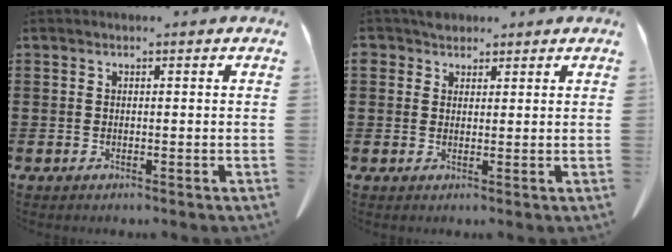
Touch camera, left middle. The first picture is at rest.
{"total": 2.3, "force": [1.8, 1.3, 0.2], "torque": [-0.012, 0.005, 0.037]}